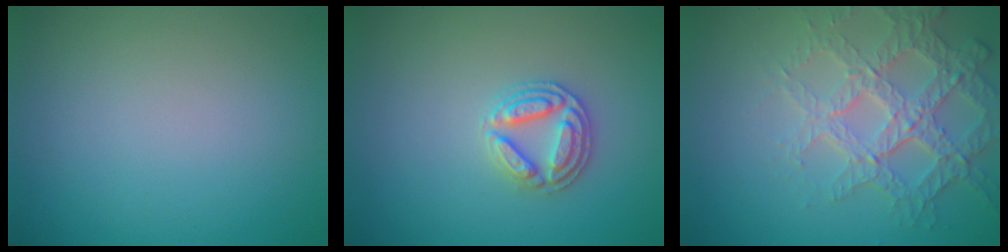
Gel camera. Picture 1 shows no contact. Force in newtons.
{"total": 2.8, "press": 2.8, "slide": 0.3}
{"total": 4.5, "press": 4.1, "slide": 1.8}